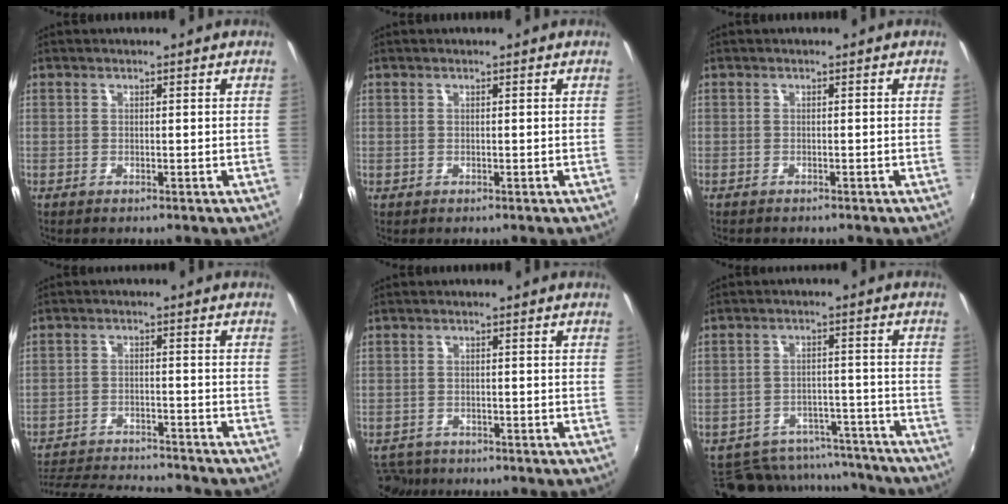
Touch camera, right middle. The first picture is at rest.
{"total": 0.0}
{"total": 0.9, "force": [-0.8, 0.0, 0.3], "torque": [-0.010, -0.004, -0.011]}
{"total": 15.2, "force": [-14.0, 2.3, 5.6], "torque": [-0.127, -0.012, -0.210]}
{"total": 4.0, "force": [-3.4, 2.1, 0.7], "torque": [-0.027, -0.009, -0.058]}
{"total": 15.5, "force": [-13.0, 7.2, 4.5], "torque": [-0.108, 0.031, -0.153]}